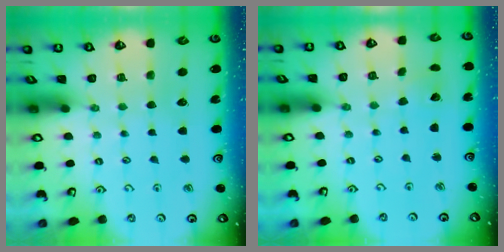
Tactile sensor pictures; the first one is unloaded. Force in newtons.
{"total": 2.5, "press": 2.5, "slide": 0.3}